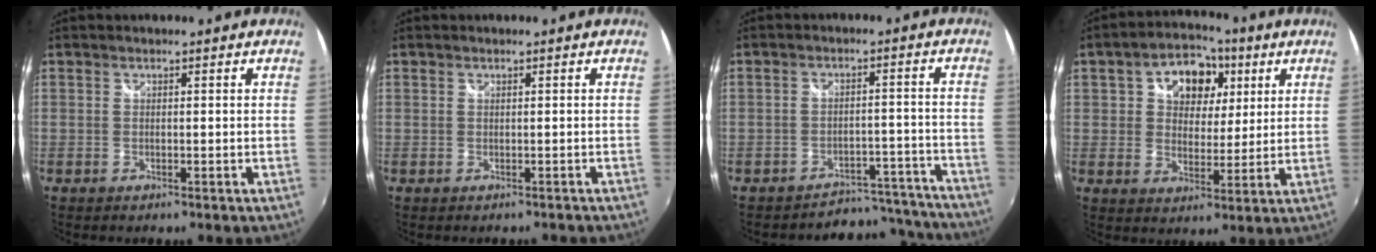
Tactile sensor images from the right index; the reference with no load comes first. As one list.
[{"total": 0.7, "force": [-0.5, 0.6, 0.2], "torque": [-0.004, -0.002, -0.003]}, {"total": 12.5, "force": [-11.9, 3.8, 0.0], "torque": [0.007, 0.049, -0.148]}, {"total": 11.8, "force": [4.1, 8.6, 6.9], "torque": [-0.131, 0.026, 0.066]}]